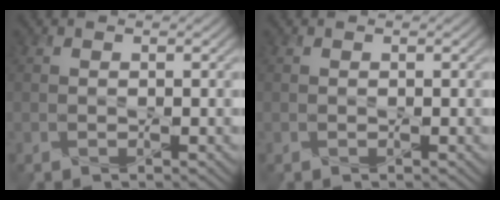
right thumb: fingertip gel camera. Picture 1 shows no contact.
{"total": 0.0}